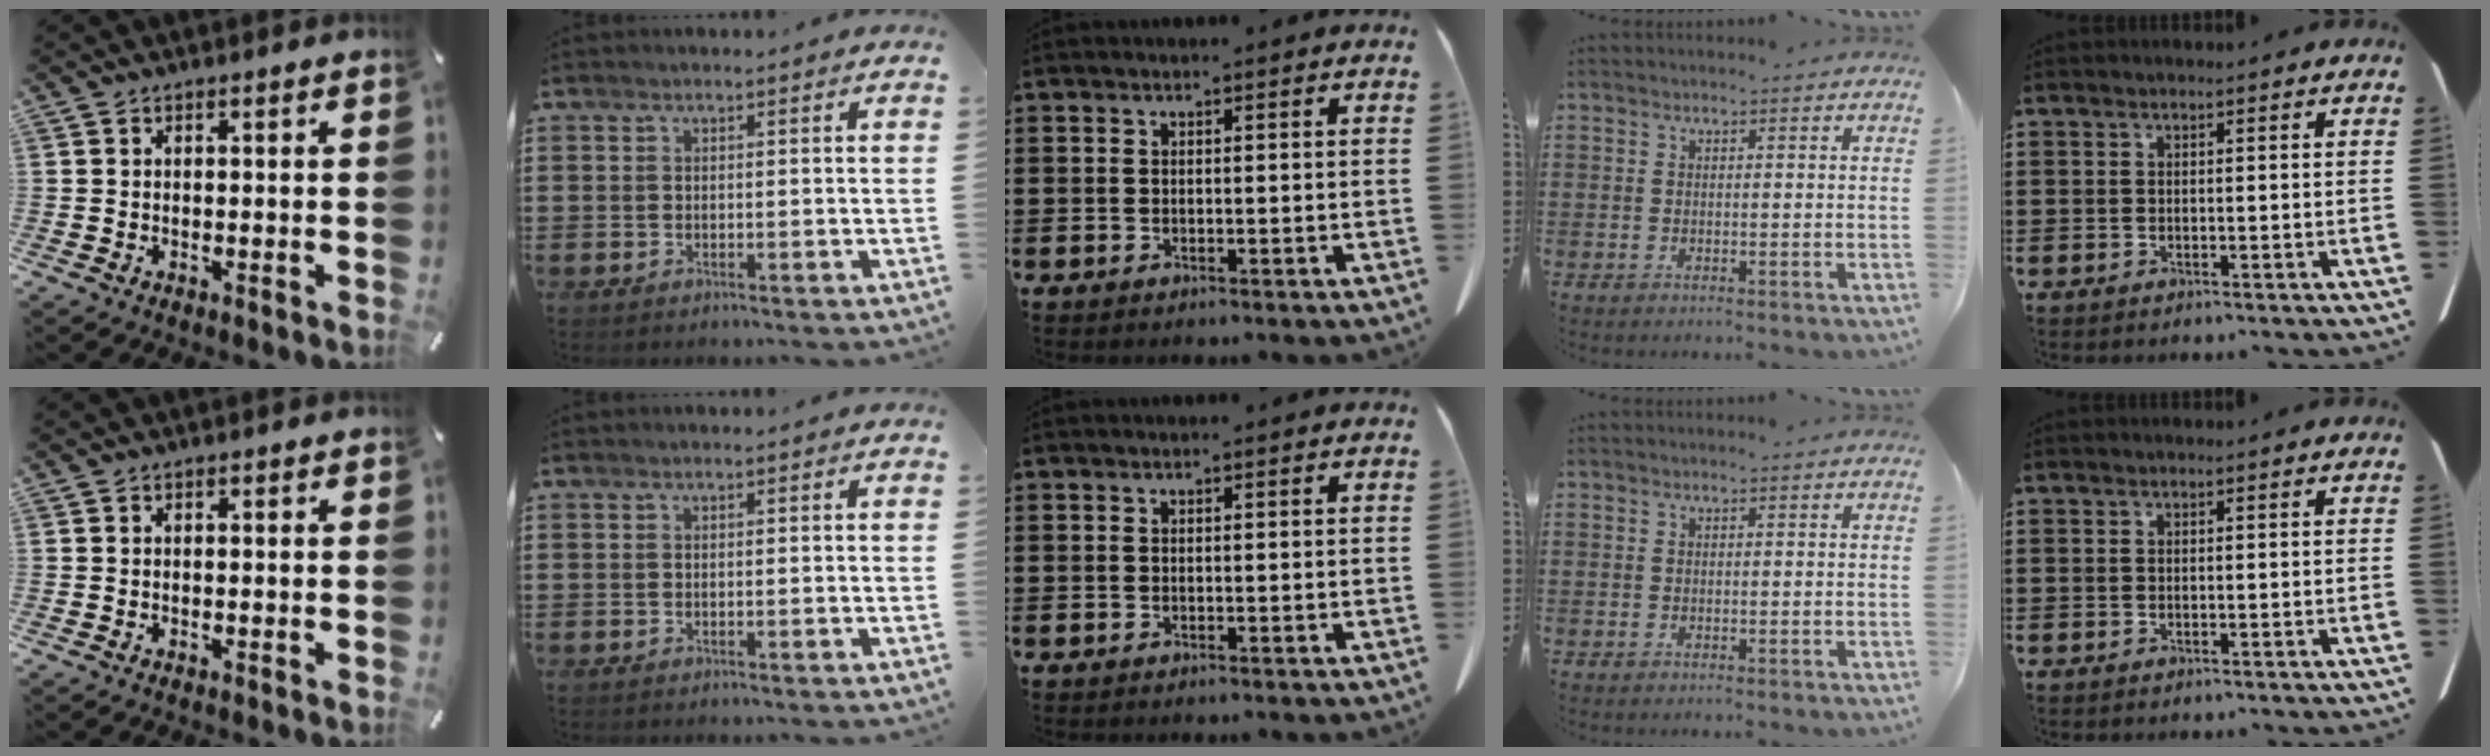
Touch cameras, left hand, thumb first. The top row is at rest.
{}